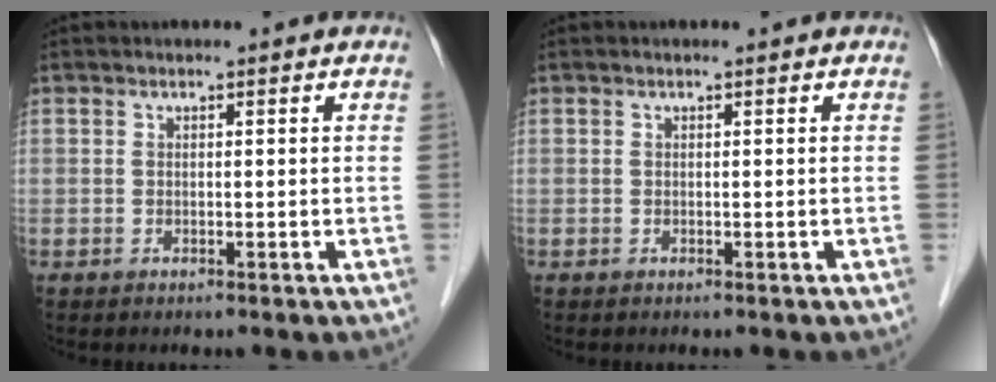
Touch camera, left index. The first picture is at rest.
{"total": 0.0}